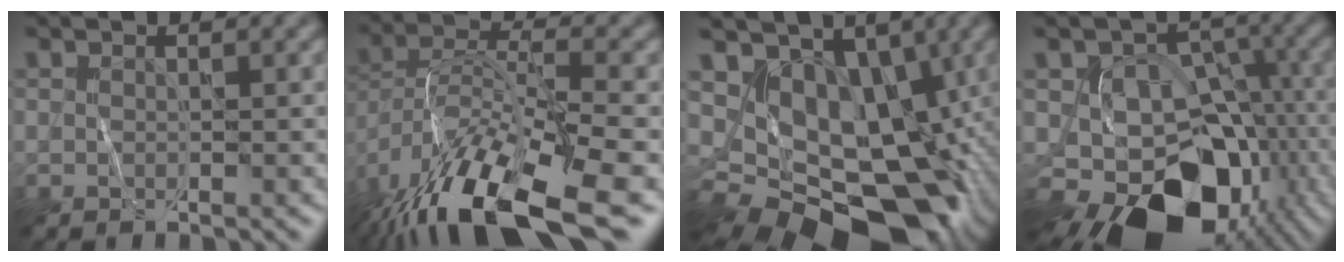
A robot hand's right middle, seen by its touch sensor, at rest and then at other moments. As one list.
[{"total": 13.8, "force": [-8.9, 4.1, 9.7], "torque": [-0.190, -0.003, -0.161]}, {"total": 13.5, "force": [-0.5, 9.9, 9.2], "torque": [-0.121, -0.018, 0.006]}, {"total": 13.6, "force": [-6.7, 9.2, 7.4], "torque": [-0.112, -0.023, -0.094]}]